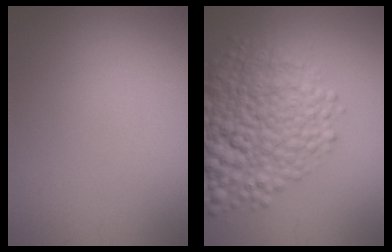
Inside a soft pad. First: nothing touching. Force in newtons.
{"total": 9.9, "press": 9.8, "slide": 0.3}